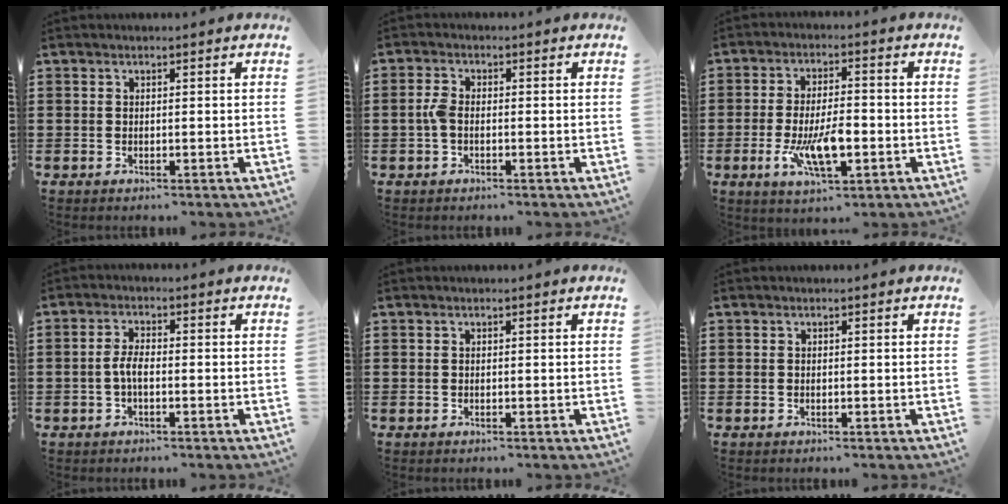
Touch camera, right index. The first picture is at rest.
{"total": 2.6, "force": [-0.6, 1.3, 2.2], "torque": [-0.066, -0.005, -0.018]}
{"total": 8.4, "force": [-2.5, 3.1, 7.5], "torque": [-0.155, -0.008, -0.045]}
{"total": 3.1, "force": [-0.8, 1.1, 2.8], "torque": [-0.073, -0.005, -0.022]}
{"total": 0.0}
{"total": 0.0}